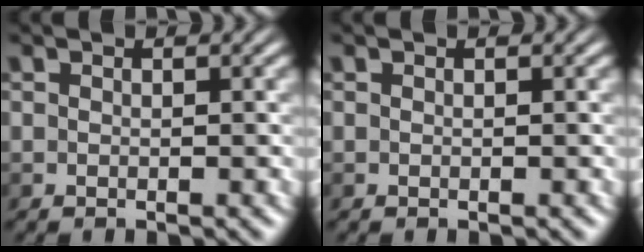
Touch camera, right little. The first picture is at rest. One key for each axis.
{"total": 0.0}